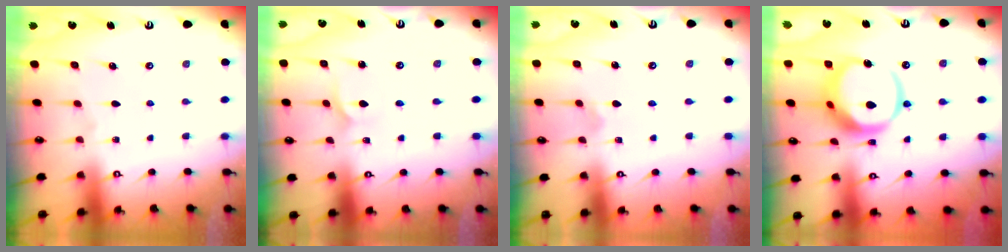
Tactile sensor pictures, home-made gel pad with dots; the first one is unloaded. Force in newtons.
{"total": 1.6, "press": 1.6, "slide": 0.0}
{"total": 1.3, "press": 1.3, "slide": 0.1}
{"total": 13.5, "press": 13.4, "slide": 1.3}